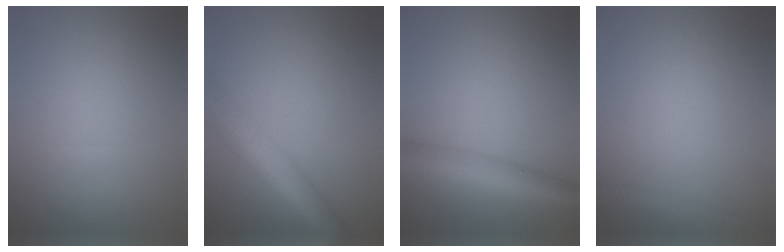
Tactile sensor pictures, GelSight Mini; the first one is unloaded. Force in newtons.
{"total": 7.4, "press": 7.4, "slide": 0.3}
{"total": 5.2, "press": 5.2, "slide": 0.1}
{"total": 0.9, "press": 0.9, "slide": 0.1}